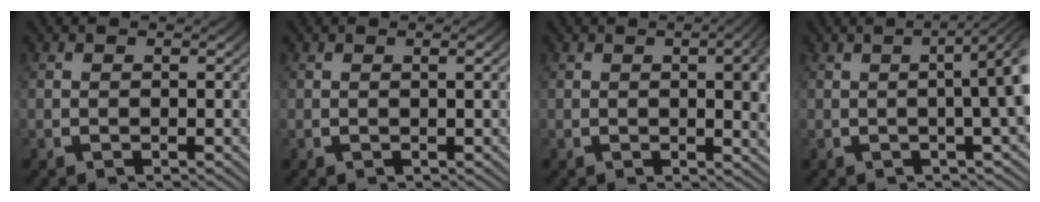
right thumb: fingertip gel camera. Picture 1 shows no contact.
{"total": 0.8, "force": [0.1, -0.1, 0.8], "torque": [-0.011, 0.004, 0.004]}
{"total": 5.0, "force": [0.4, 1.8, 4.6], "torque": [-0.045, -0.001, 0.007]}
{"total": 6.2, "force": [0.9, 1.9, 5.8], "torque": [-0.065, 0.017, 0.005]}